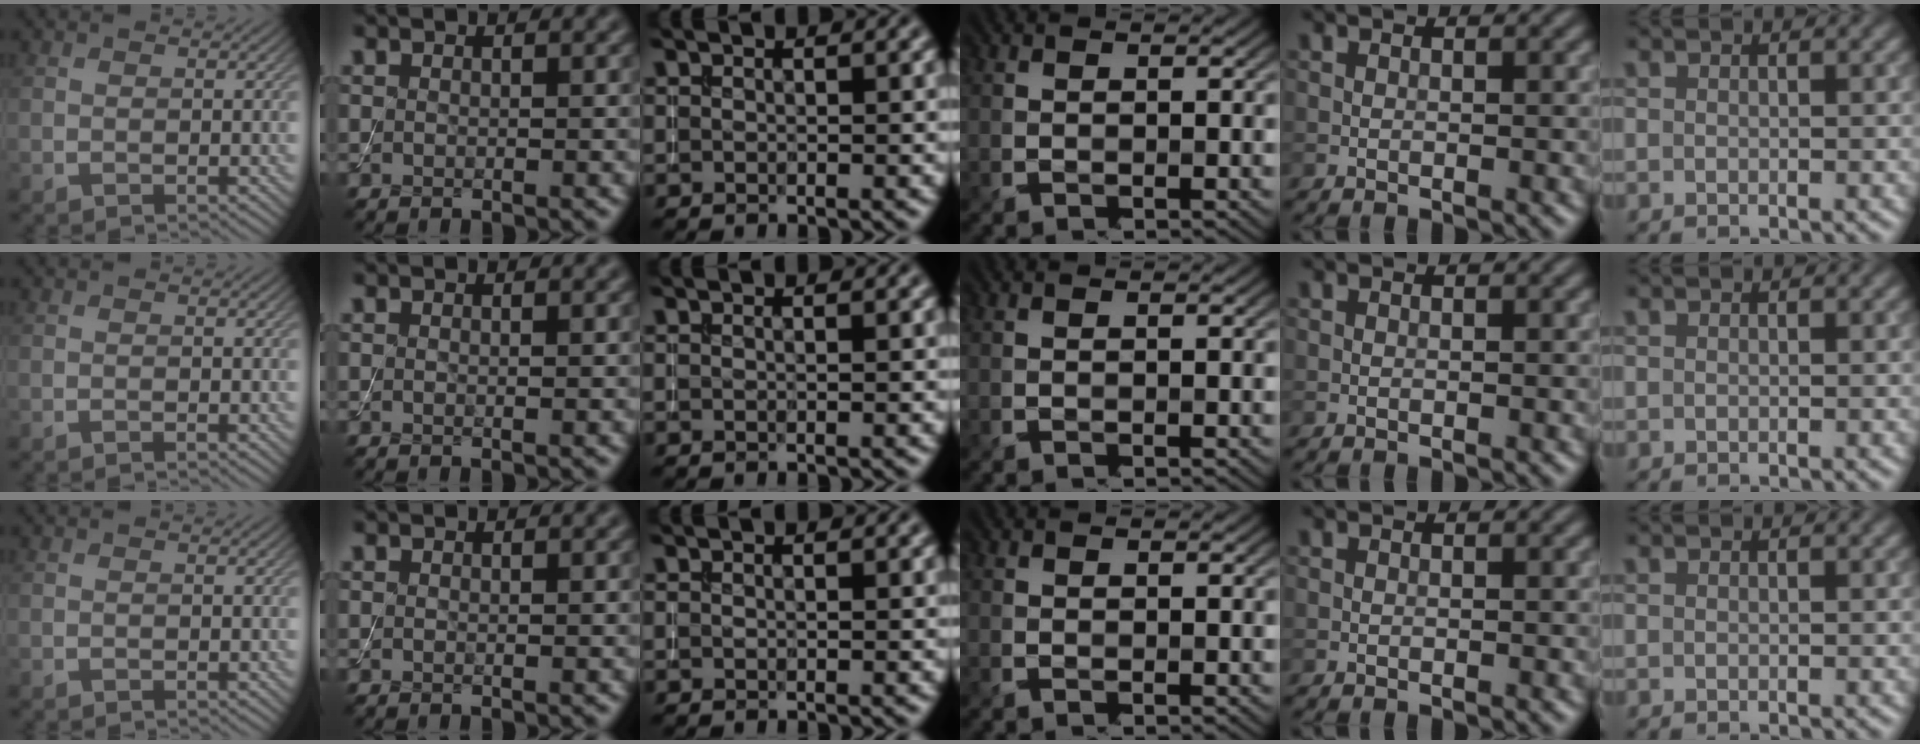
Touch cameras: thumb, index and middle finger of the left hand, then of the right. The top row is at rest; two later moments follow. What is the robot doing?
{"motion": "assemble", "object": "toy tower of hanoi"}